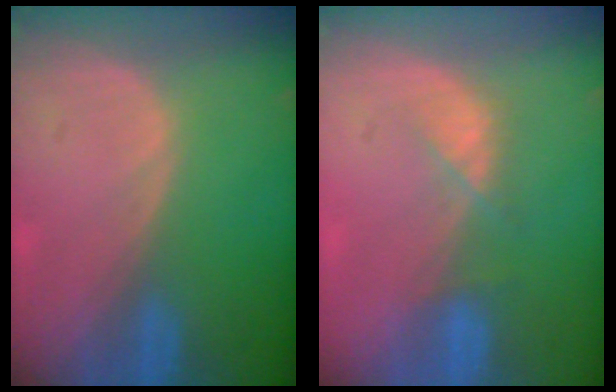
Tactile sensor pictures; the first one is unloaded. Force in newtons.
{"total": 2.9, "press": 2.9, "slide": 0.7}